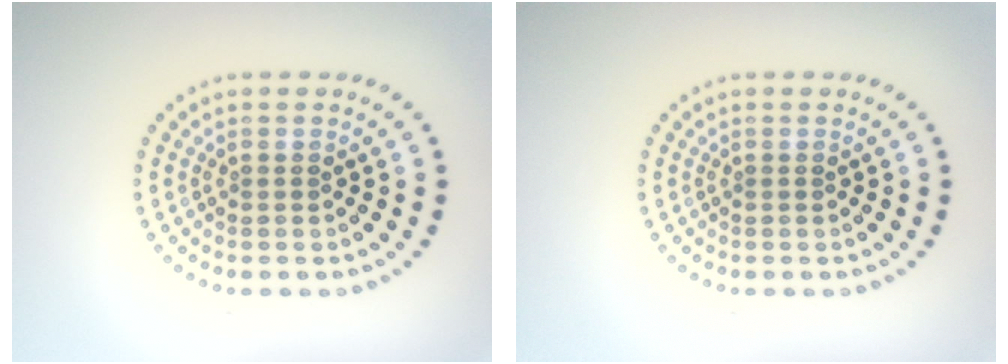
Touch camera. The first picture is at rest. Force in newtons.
{"total": 0.0}